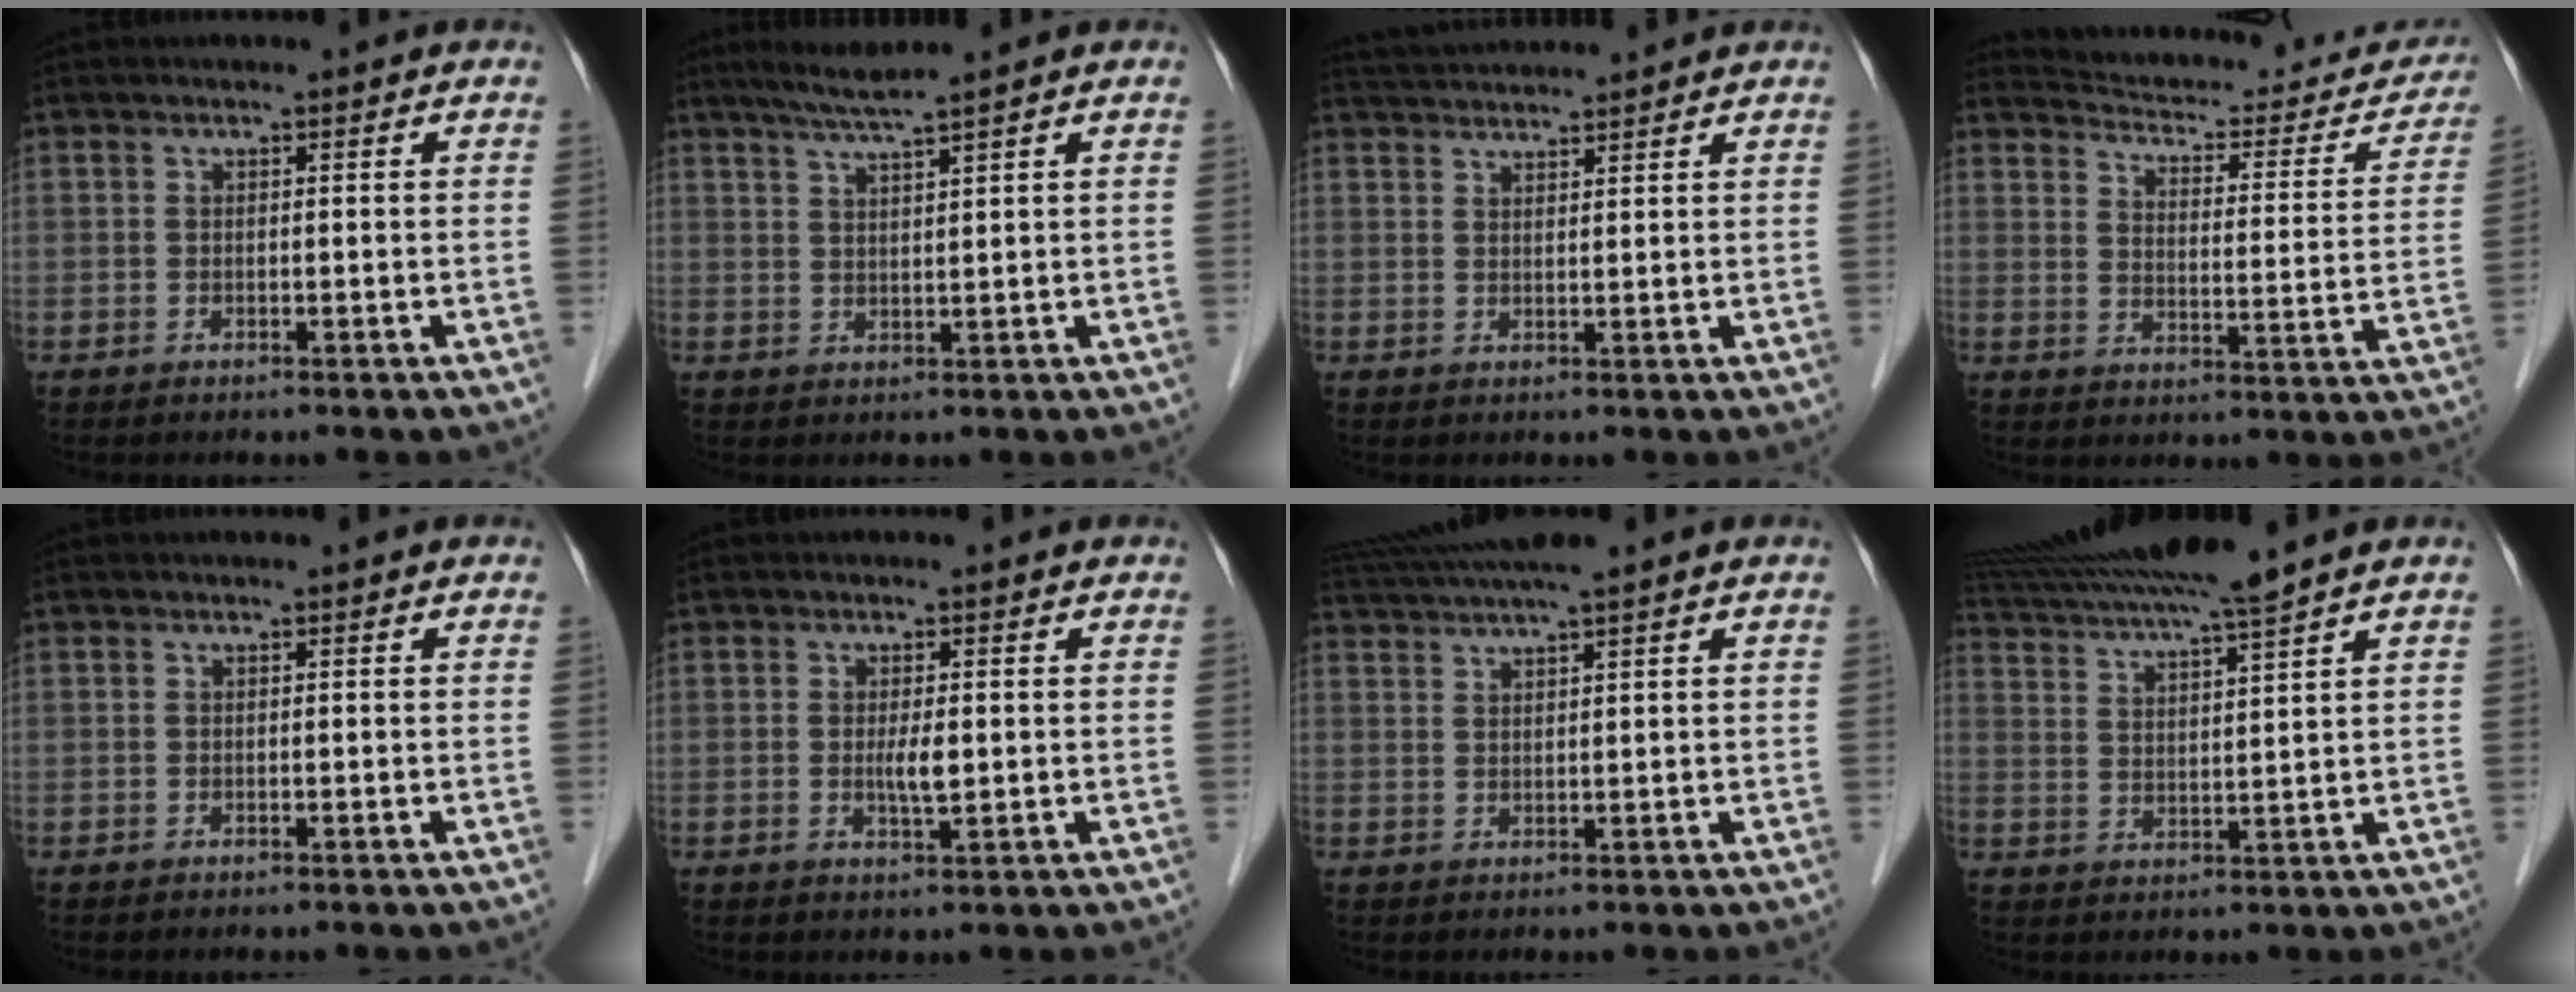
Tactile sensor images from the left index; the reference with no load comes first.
{"total": 4.2, "force": [3.4, -0.9, 2.2], "torque": [-0.046, -0.001, 0.067]}
{"total": 7.4, "force": [7.2, 0.1, 2.0], "torque": [-0.039, 0.037, 0.114]}
{"total": 22.2, "force": [20.6, 5.8, 5.8], "torque": [-0.072, -0.040, 0.248]}
{"total": 0.0}
{"total": 2.5, "force": [0.2, 0.5, 2.4], "torque": [-0.046, -0.003, 0.003]}
{"total": 7.9, "force": [6.7, -0.6, 4.1], "torque": [-0.076, 0.035, 0.109]}
{"total": 12.9, "force": [11.3, -1.2, 6.0], "torque": [-0.114, 0.014, 0.188]}